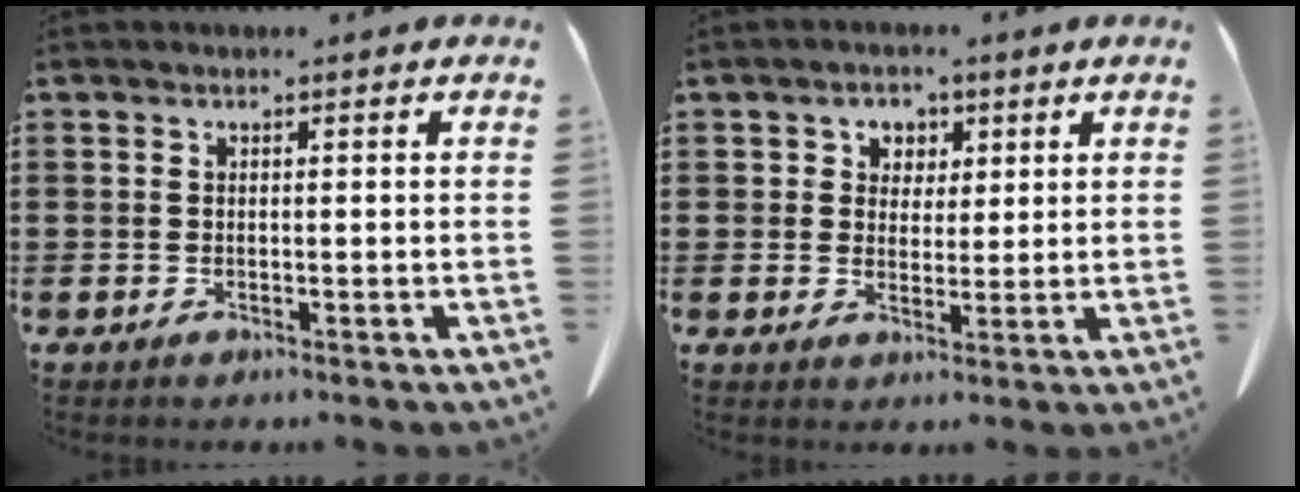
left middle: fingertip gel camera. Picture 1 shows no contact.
{"total": 3.3, "force": [1.6, 2.8, 0.4], "torque": [-0.018, 0.009, 0.025]}